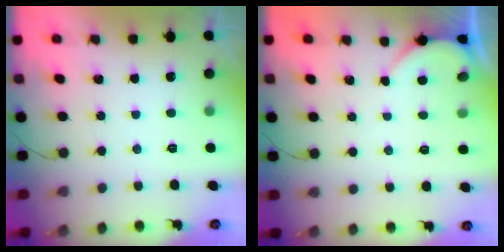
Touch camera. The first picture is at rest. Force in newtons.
{"total": 2.1, "press": 2.1, "slide": 0.2}